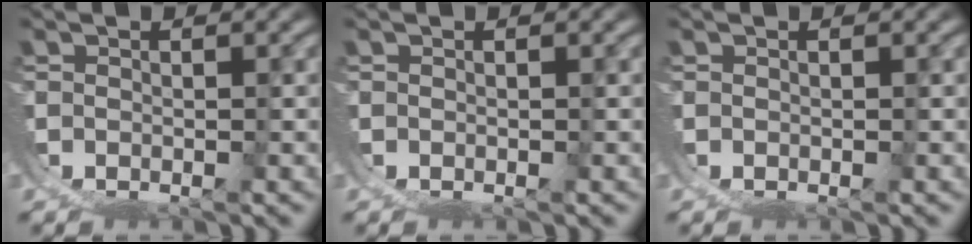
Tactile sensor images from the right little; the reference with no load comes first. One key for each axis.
{"total": 0.0}
{"total": 0.0}